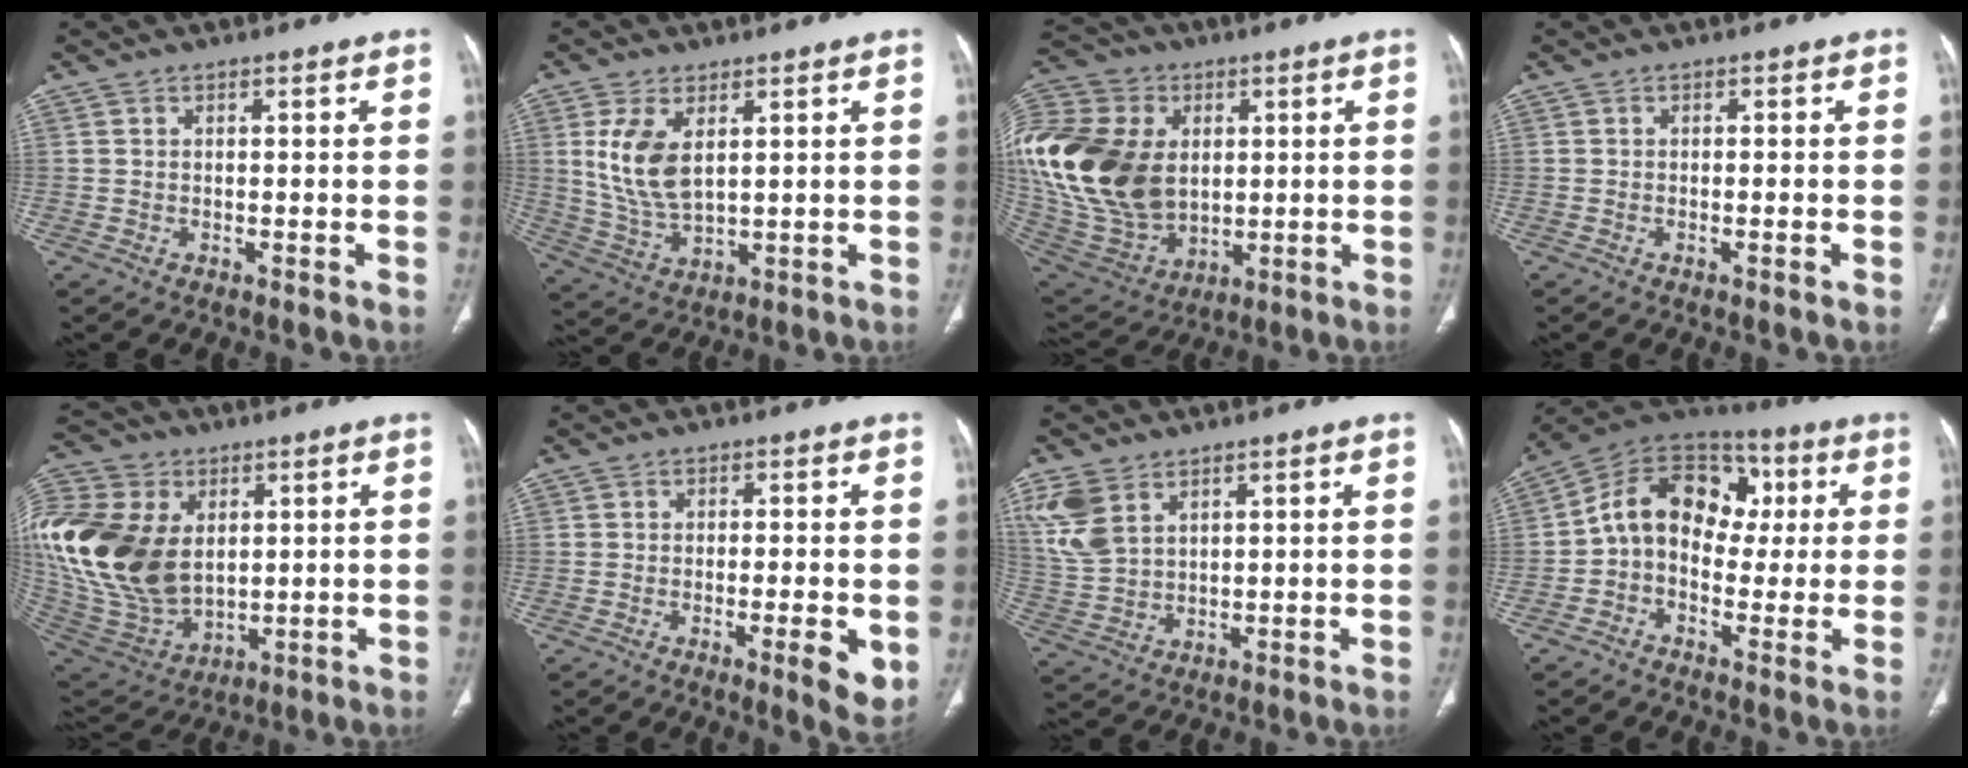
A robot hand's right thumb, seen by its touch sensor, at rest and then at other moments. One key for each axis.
{"total": 9.9, "fx": 2.9, "fy": 5.1, "fz": 8.0, "tx": -0.162, "ty": -0.014, "tz": 0.071}
{"total": 32.0, "fx": 4.5, "fy": 23.0, "fz": 21.8, "tx": -0.491, "ty": 0.020, "tz": 0.103}
{"total": 1.3, "fx": -0.5, "fy": 0.2, "fz": 1.2, "tx": -0.021, "ty": 0.000, "tz": -0.007}
{"total": 29.2, "fx": 4.7, "fy": 20.2, "fz": 20.5, "tx": -0.460, "ty": 0.002, "tz": 0.106}
{"total": 4.9, "fx": -1.2, "fy": 1.0, "fz": 4.6, "tx": -0.072, "ty": -0.011, "tz": -0.021}
{"total": 8.5, "fx": 4.6, "fy": 5.1, "fz": 5.1, "tx": -0.113, "ty": -0.007, "tz": 0.108}
{"total": 14.4, "fx": 0.7, "fy": 10.7, "fz": 9.6, "tx": -0.119, "ty": 0.044, "tz": -0.005}